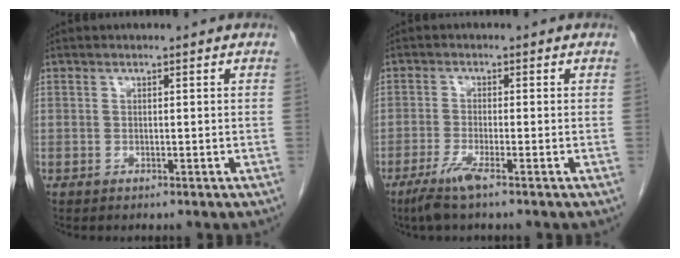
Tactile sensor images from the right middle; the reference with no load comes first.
{"total": 3.9, "force": [-2.5, -0.2, 2.9], "torque": [-0.065, -0.012, -0.055]}